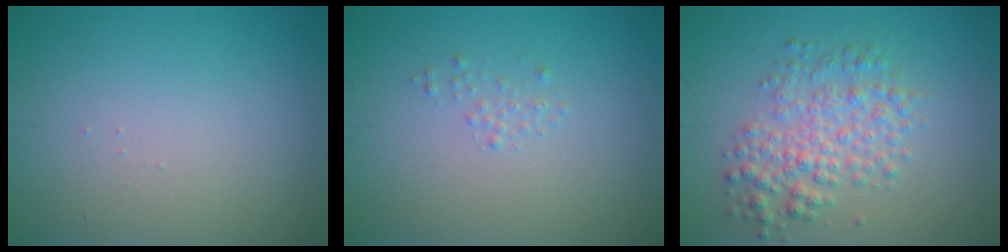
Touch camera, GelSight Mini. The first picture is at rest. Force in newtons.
{"total": 0.7, "press": 0.7, "slide": 0.1}
{"total": 4.0, "press": 4.0, "slide": 0.0}